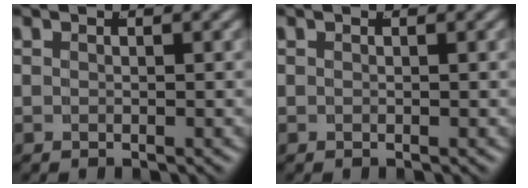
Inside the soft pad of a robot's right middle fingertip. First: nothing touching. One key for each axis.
{"total": 0.0}